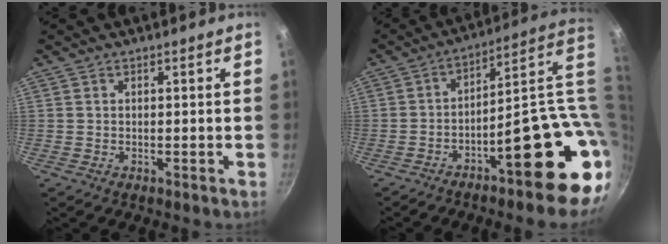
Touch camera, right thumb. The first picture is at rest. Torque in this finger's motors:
{"motor_torque": [3.36, 1.65, 2.05, -0.72, 0.28]}